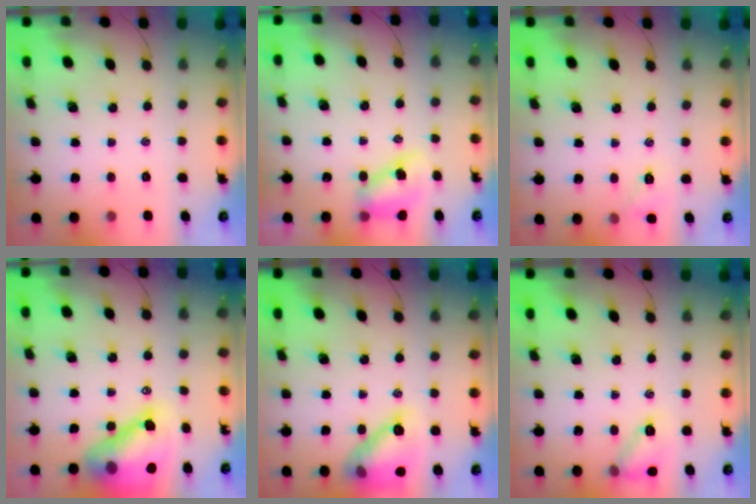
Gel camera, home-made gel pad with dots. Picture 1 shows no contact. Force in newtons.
{"total": 8.6, "press": 8.4, "slide": 1.5}
{"total": 5.8, "press": 5.5, "slide": 1.6}
{"total": 14.8, "press": 14.1, "slide": 4.4}
{"total": 12.8, "press": 12.8, "slide": 0.5}
{"total": 9.7, "press": 9.7, "slide": 0.7}